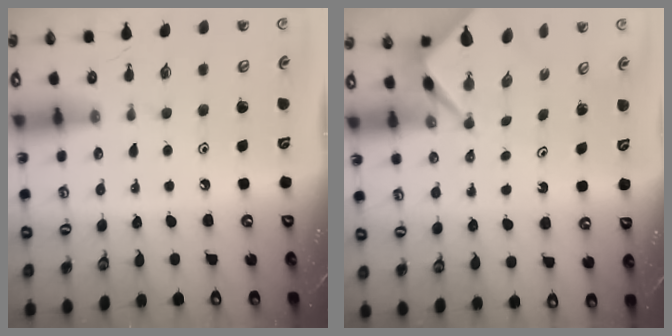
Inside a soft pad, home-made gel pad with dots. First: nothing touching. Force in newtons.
{"total": 2.5, "press": 2.5, "slide": 0.1}